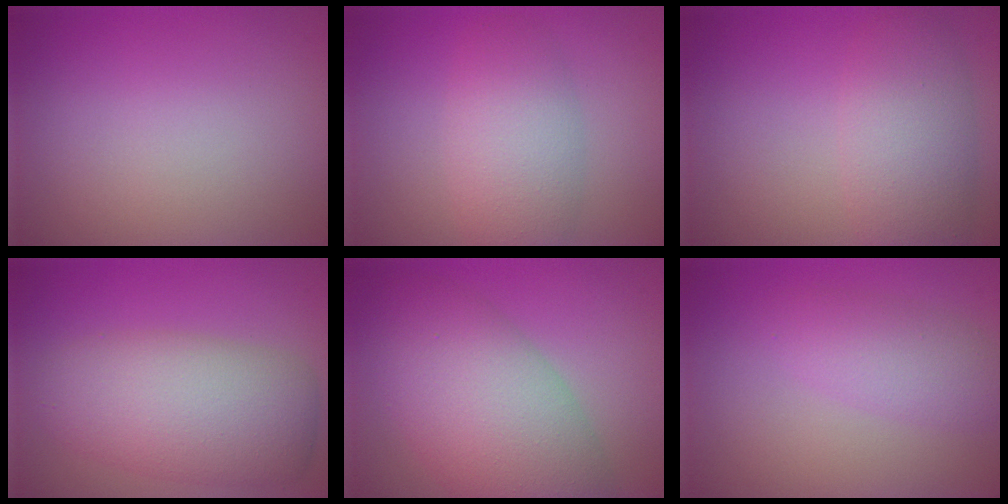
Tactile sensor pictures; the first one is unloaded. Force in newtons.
{"total": 4.9, "press": 4.9, "slide": 0.2}
{"total": 4.8, "press": 4.8, "slide": 0.2}
{"total": 7.5, "press": 7.5, "slide": 0.3}
{"total": 9.0, "press": 9.0, "slide": 0.3}
{"total": 2.9, "press": 2.8, "slide": 0.2}